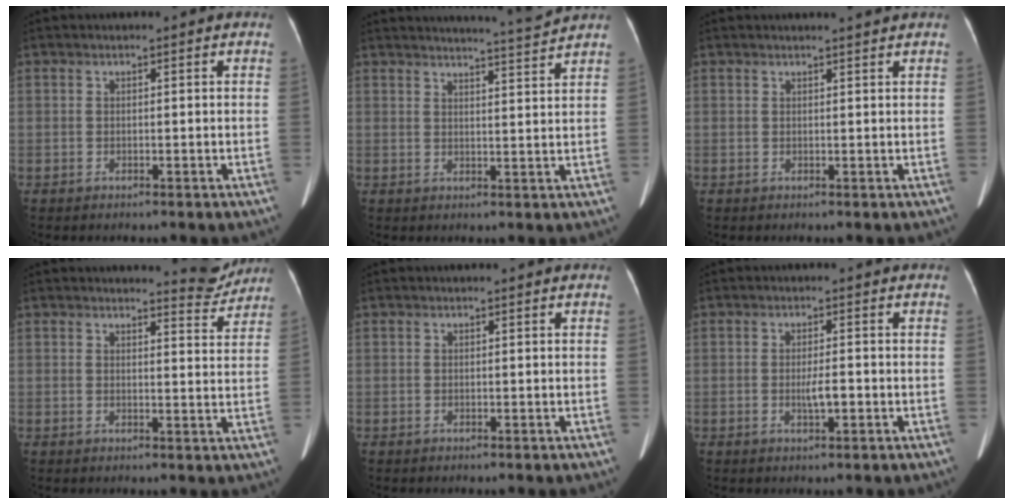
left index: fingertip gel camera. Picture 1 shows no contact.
{"total": 6.9, "force": [6.4, -2.1, 1.0], "torque": [-0.021, -0.025, 0.088]}
{"total": 2.0, "force": [1.9, -0.5, 0.6], "torque": [-0.010, 0.001, 0.026]}
{"total": 4.3, "force": [4.3, 0.4, 0.0], "torque": [0.000, -0.028, 0.042]}
{"total": 0.0}
{"total": 2.5, "force": [-0.7, 0.4, 2.4], "torque": [-0.045, -0.001, -0.009]}